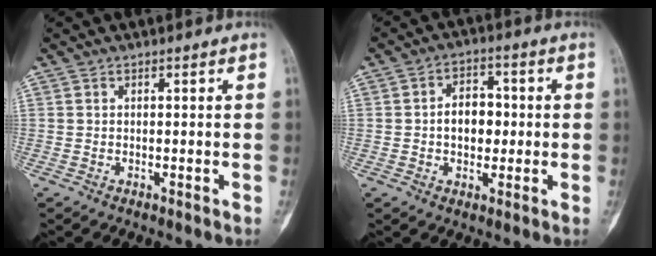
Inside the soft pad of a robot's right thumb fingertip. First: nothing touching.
{"total": 7.4, "force": [-0.1, 5.2, 5.2], "torque": [-0.055, 0.015, -0.005]}